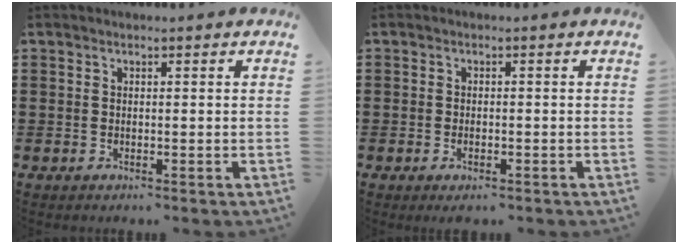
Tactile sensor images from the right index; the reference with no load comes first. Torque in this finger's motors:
{"motor_torque": [1.05, 0.93, 0.07, 0.00]}